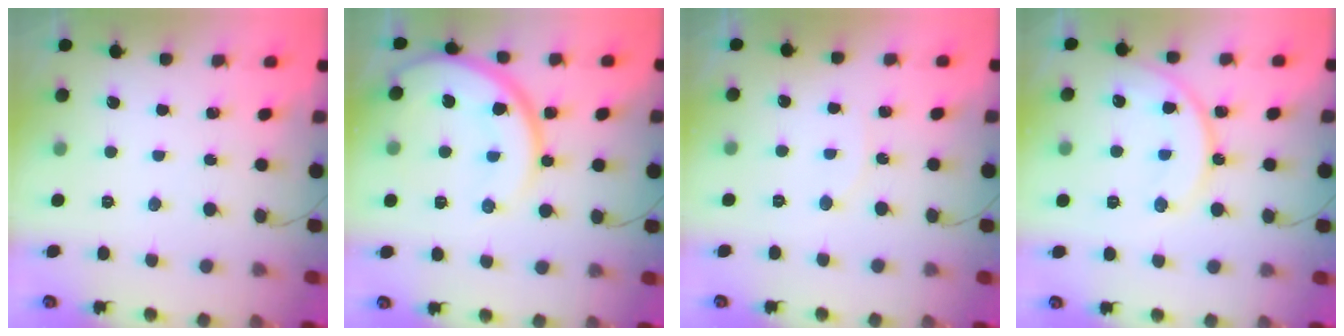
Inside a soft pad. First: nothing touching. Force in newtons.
{"total": 14.8, "press": 14.7, "slide": 1.2}
{"total": 3.6, "press": 3.5, "slide": 0.6}
{"total": 14.1, "press": 14.1, "slide": 0.8}